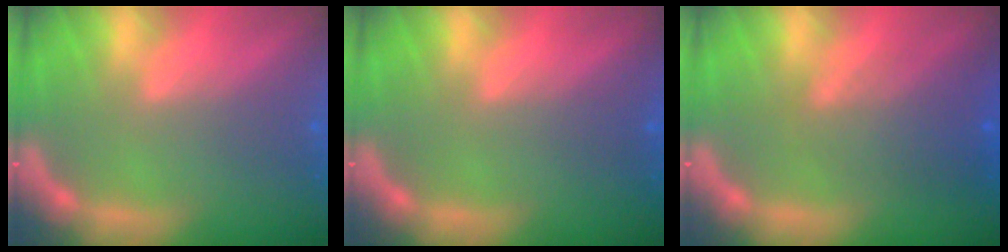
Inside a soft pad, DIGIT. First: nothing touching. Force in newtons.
{"total": 0.0}
{"total": 4.5}